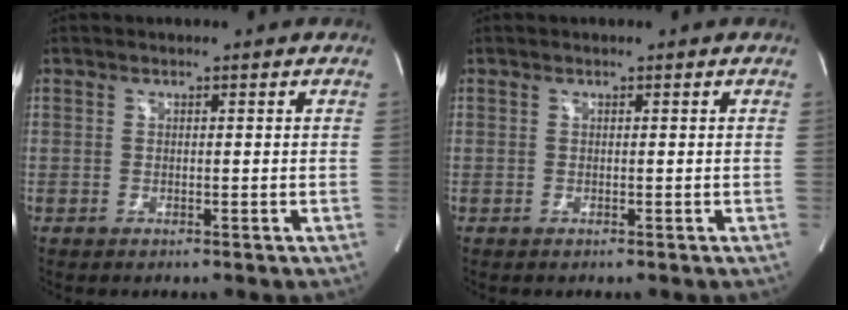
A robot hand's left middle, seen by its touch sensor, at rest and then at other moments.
{"total": 0.0}